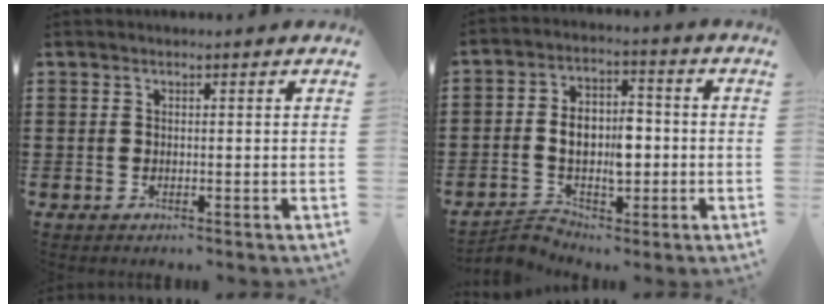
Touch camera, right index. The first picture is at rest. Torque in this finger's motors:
{"motor_torque": [1.75, 0.38, 0.29, 0.09]}